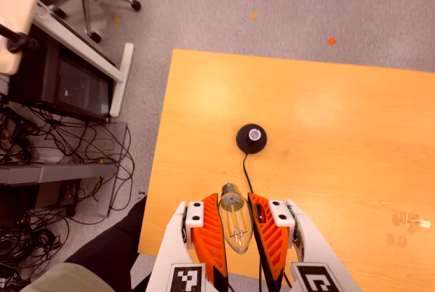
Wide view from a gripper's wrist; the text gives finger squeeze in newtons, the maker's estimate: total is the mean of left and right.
{"total": 17.8, "left": 18.9, "right": 16.7}